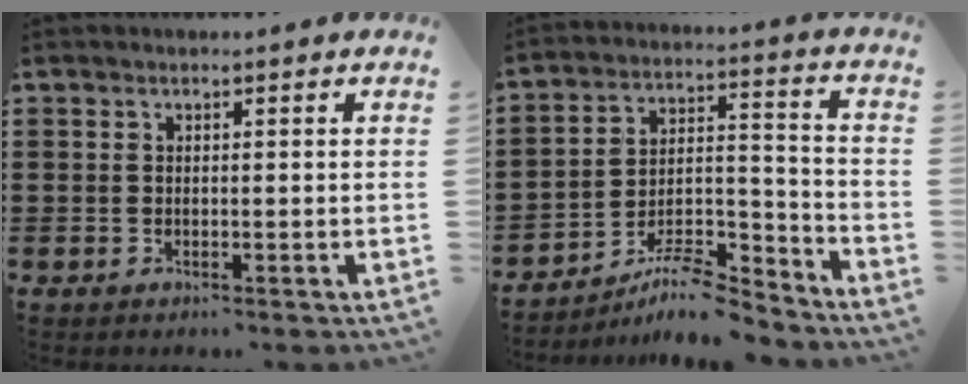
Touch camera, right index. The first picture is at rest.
{"total": 9.7, "force": [-8.7, 1.9, 3.8], "torque": [-0.057, 0.027, -0.165]}